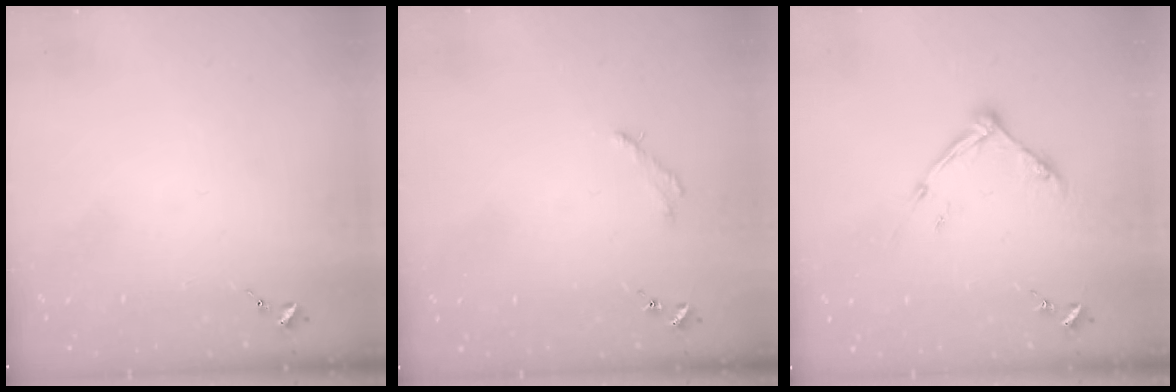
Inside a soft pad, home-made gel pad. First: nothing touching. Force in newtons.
{"total": 2.5, "press": 2.5, "slide": 0.2}
{"total": 9.3, "press": 9.3, "slide": 0.4}